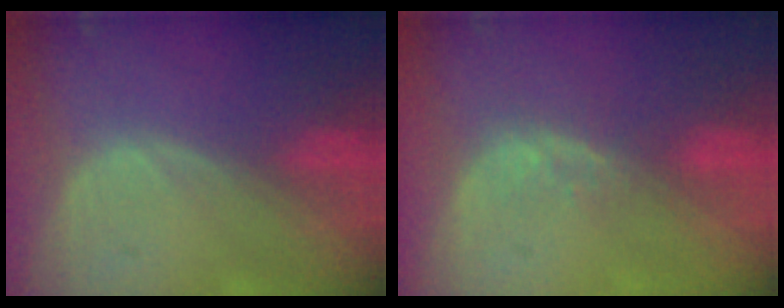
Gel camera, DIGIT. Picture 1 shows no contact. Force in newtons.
{"total": 3.2, "press": 2.6, "slide": 1.8}